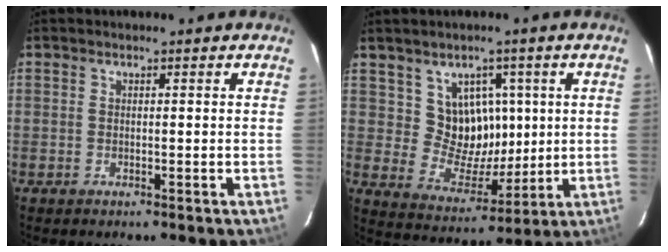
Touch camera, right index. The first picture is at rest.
{"total": 9.5, "force": [2.8, 8.3, 3.7], "torque": [-0.063, 0.004, 0.063]}